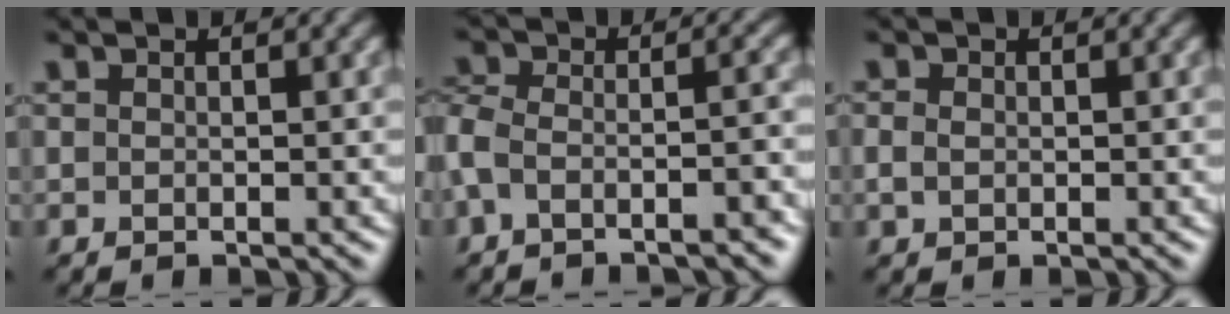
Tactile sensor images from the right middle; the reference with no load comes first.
{"total": 6.3, "force": [-3.5, 2.7, 4.5], "torque": [-0.066, 0.004, -0.055]}
{"total": 0.9, "force": [0.1, 0.7, 0.4], "torque": [-0.010, 0.004, 0.002]}